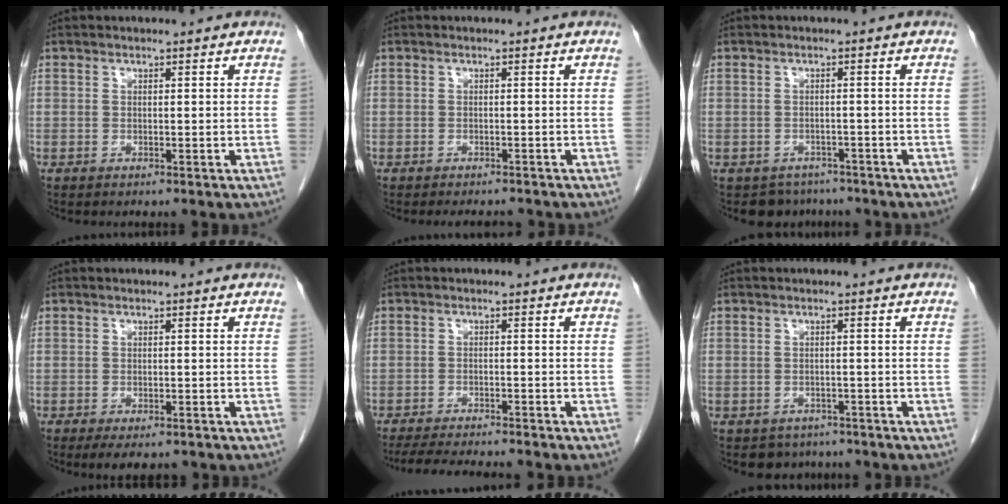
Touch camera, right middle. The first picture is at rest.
{"total": 3.1, "force": [-2.9, 0.7, 0.8], "torque": [-0.010, -0.006, -0.036]}
{"total": 4.1, "force": [-3.4, 2.4, -0.3], "torque": [0.002, 0.007, -0.048]}
{"total": 4.7, "force": [-3.5, 1.7, 2.5], "torque": [-0.031, -0.008, -0.048]}
{"total": 9.9, "force": [-8.9, 0.8, 4.4], "torque": [-0.063, -0.017, -0.129]}
{"total": 3.8, "force": [-3.2, 2.2, 0.0], "torque": [-0.002, 0.005, -0.044]}